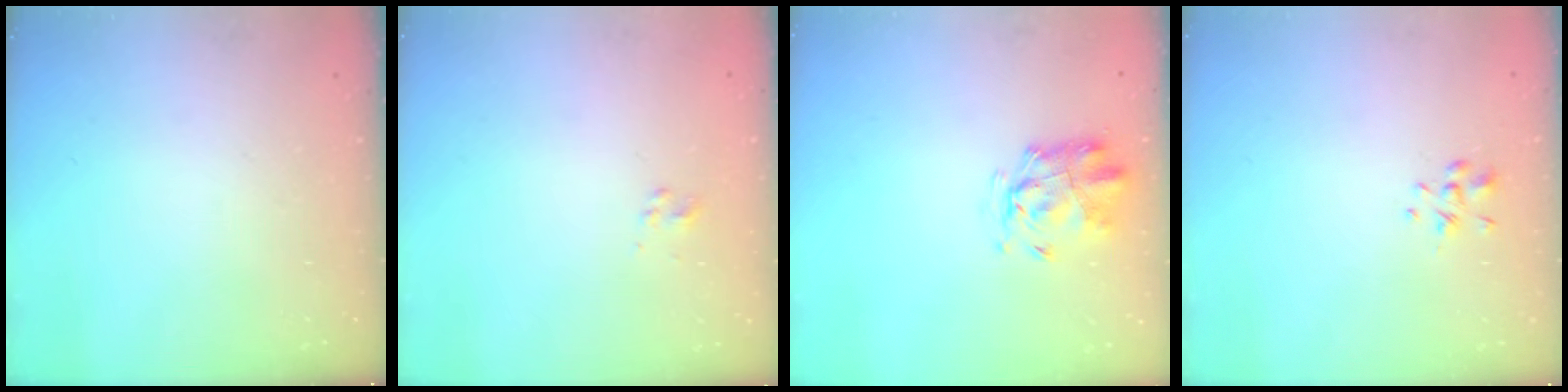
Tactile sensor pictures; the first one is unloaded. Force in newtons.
{"total": 2.3, "press": 2.1, "slide": 0.8}
{"total": 2.5, "press": 2.4, "slide": 0.7}
{"total": 1.3, "press": 1.1, "slide": 0.5}